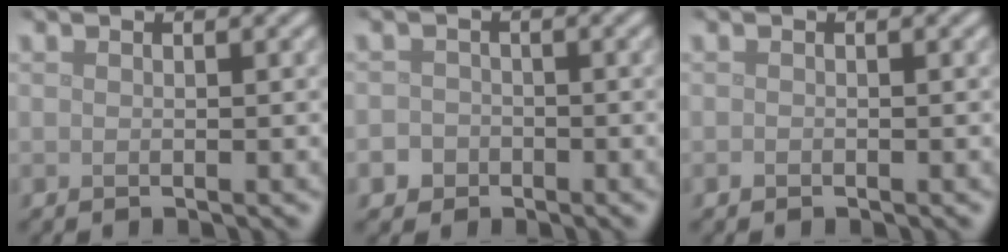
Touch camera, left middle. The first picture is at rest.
{"total": 2.5, "force": [-1.4, 2.0, 0.3], "torque": [0.014, 0.002, -0.029]}
{"total": 0.0}